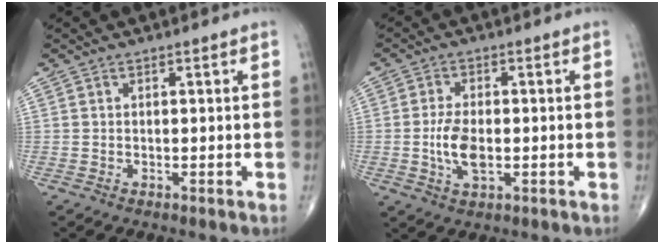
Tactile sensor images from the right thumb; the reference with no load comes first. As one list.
[{"total": 6.2, "force": [-0.9, 3.2, 5.3], "torque": [-0.104, 0.000, -0.015]}]